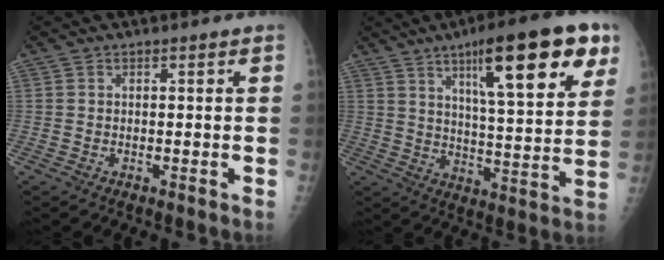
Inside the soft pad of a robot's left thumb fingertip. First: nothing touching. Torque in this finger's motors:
{"motor_torque": [2.51, 1.95, 1.33, -1.43, 0.47]}